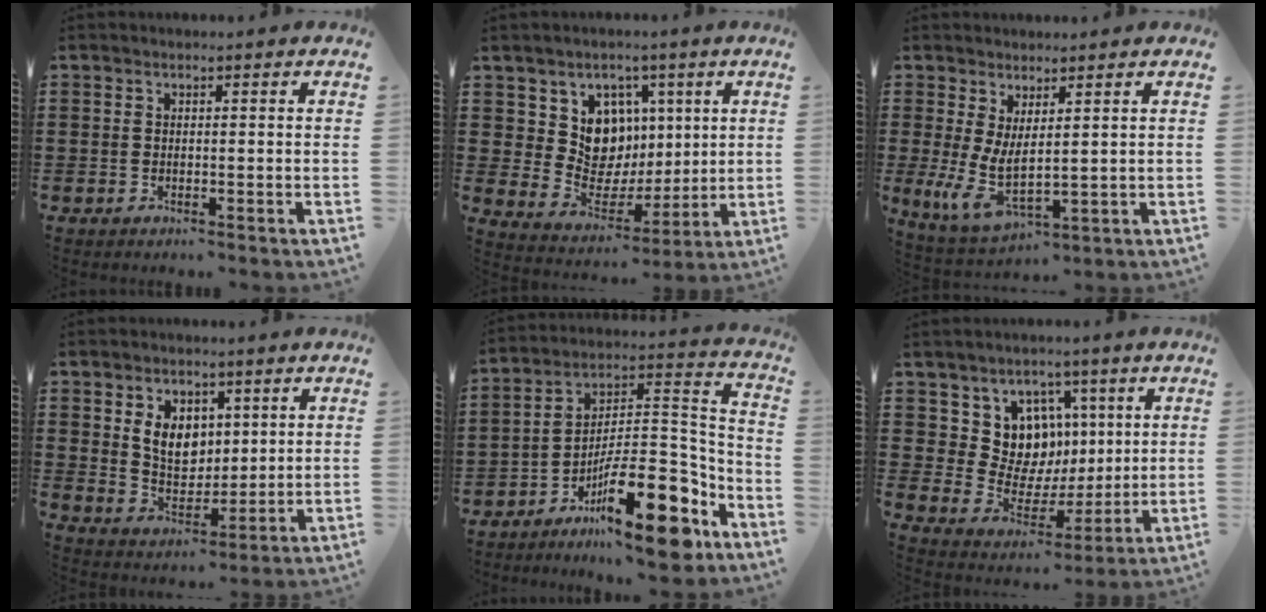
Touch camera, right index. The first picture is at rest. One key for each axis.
{"total": 9.0, "fx": 3.5, "fy": 7.9, "fz": 2.6, "tx": -0.066, "ty": -0.030, "tz": 0.066}
{"total": 5.1, "fx": 1.8, "fy": 2.0, "fz": 4.4, "tx": -0.120, "ty": -0.027, "tz": 0.030}
{"total": 6.5, "fx": 2.0, "fy": 4.9, "fz": 3.8, "tx": -0.076, "ty": 0.009, "tz": 0.033}
{"total": 16.7, "fx": -10.4, "fy": 4.1, "fz": 12.4, "tx": -0.193, "ty": 0.023, "tz": -0.183}
{"total": 9.8, "fx": 3.4, "fy": 8.7, "fz": 3.1, "tx": -0.078, "ty": -0.032, "tz": 0.070}